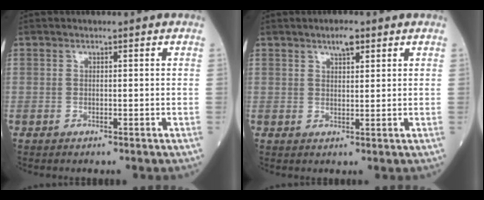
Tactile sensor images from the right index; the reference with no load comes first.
{"total": 2.7, "force": [1.8, 0.8, 1.9], "torque": [-0.034, 0.002, 0.029]}